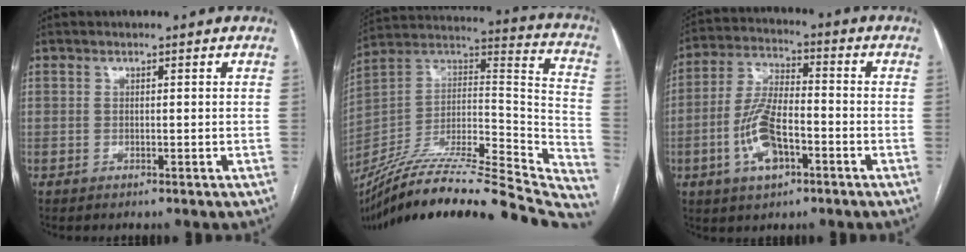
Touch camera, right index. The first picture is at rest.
{"total": 41.2, "force": [-35.8, 4.4, 20.1], "torque": [-0.255, -0.039, -0.523]}
{"total": 10.6, "force": [-3.8, 4.2, 8.9], "torque": [-0.193, 0.007, -0.070]}